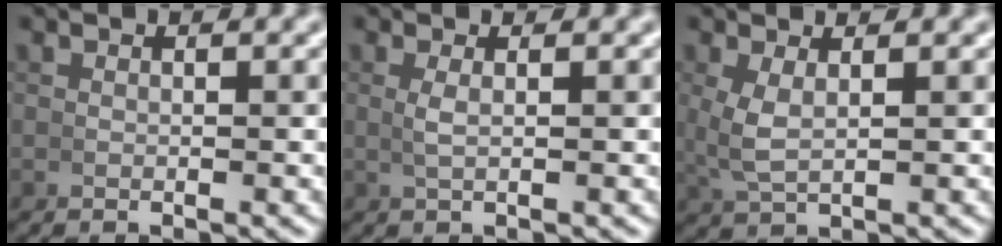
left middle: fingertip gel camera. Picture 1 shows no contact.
{"total": 1.1, "force": [0.4, -0.2, 1.0], "torque": [-0.024, -0.001, 0.012]}
{"total": 2.7, "force": [0.6, 1.2, 2.3], "torque": [-0.059, -0.004, 0.022]}